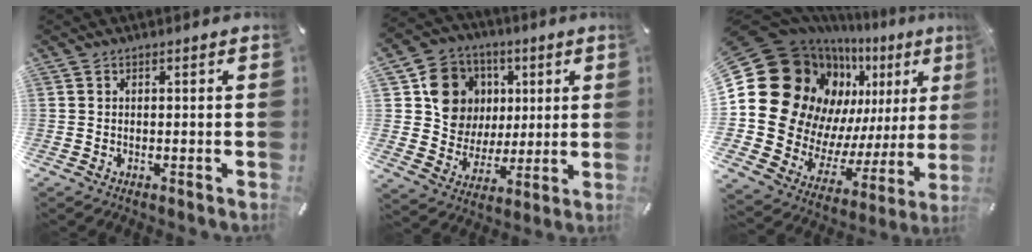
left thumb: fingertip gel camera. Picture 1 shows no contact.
{"total": 14.6, "force": [4.1, 13.4, 4.3], "torque": [-0.062, -0.015, 0.087]}
{"total": 20.1, "force": [9.4, 15.2, 9.1], "torque": [-0.133, -0.113, 0.206]}